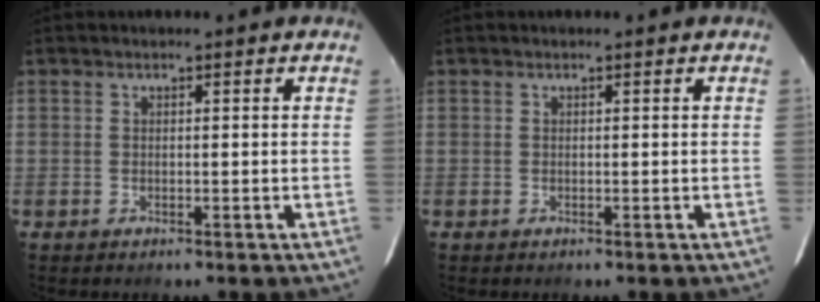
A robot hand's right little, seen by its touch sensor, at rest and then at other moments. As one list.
[{"total": 0.0}]